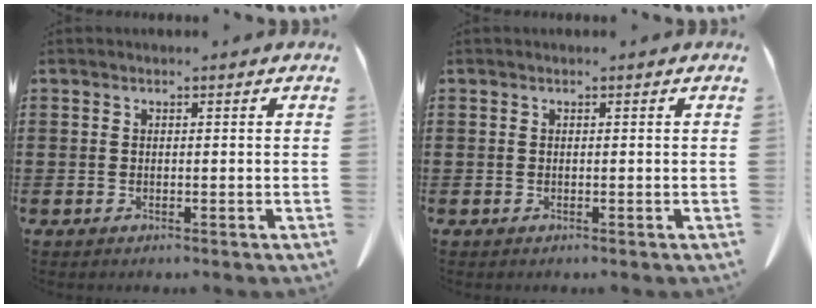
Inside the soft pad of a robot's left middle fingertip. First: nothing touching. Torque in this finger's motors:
{"motor_torque": [-0.06, 0.30, 0.00, 0.00]}